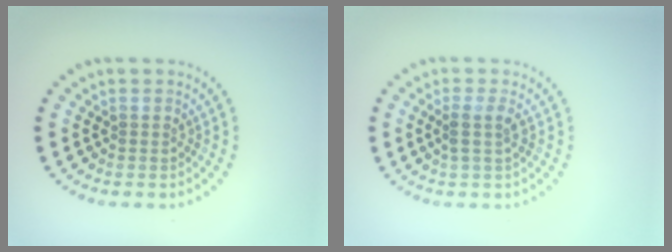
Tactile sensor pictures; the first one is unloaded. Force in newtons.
{"total": 1.5, "press": 1.2, "slide": 1.0}